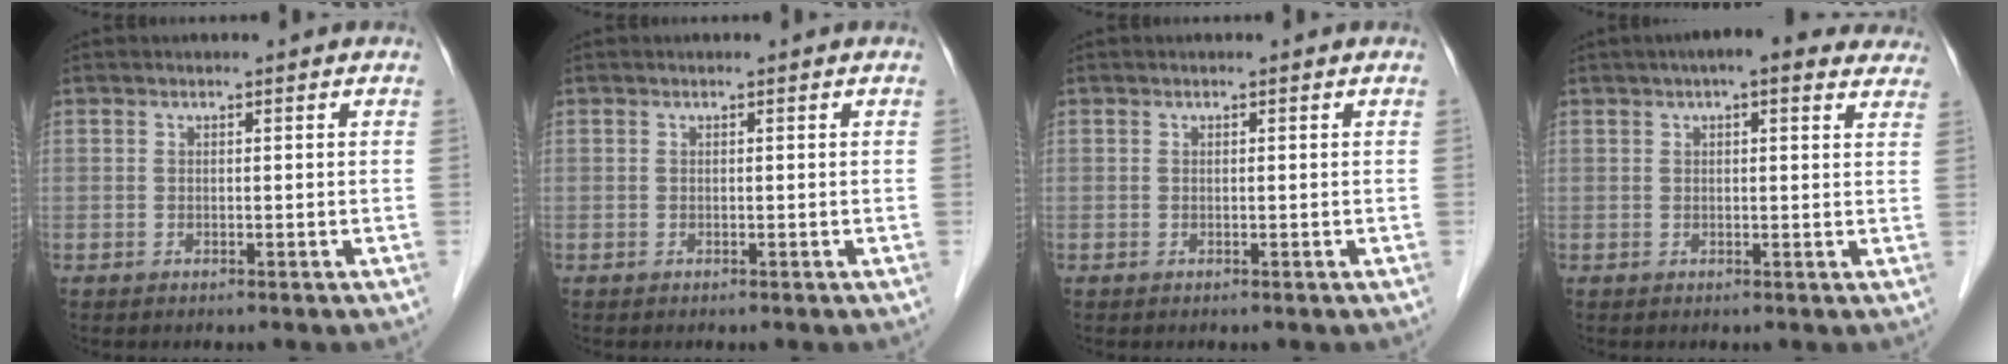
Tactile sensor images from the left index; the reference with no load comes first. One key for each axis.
{"total": 0.0}
{"total": 0.0}
{"total": 8.9, "fx": 6.5, "fy": 2.5, "fz": 5.6, "tx": -0.062, "ty": 0.030, "tz": 0.073}